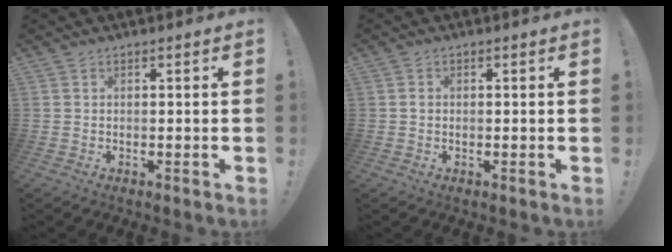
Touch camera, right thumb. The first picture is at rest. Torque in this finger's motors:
{"motor_torque": [-0.28, -0.24, -0.34, 0.28, -0.01]}